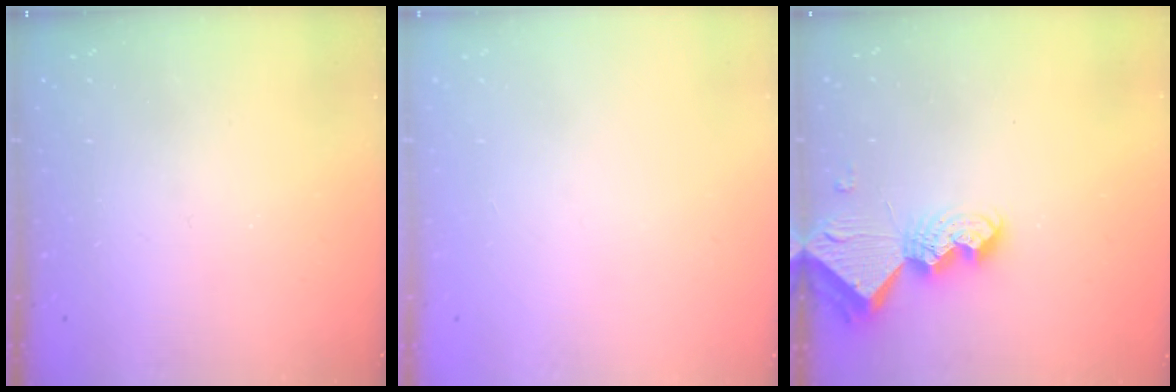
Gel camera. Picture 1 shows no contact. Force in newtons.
{"total": 0.0}
{"total": 7.8, "press": 7.8, "slide": 0.8}